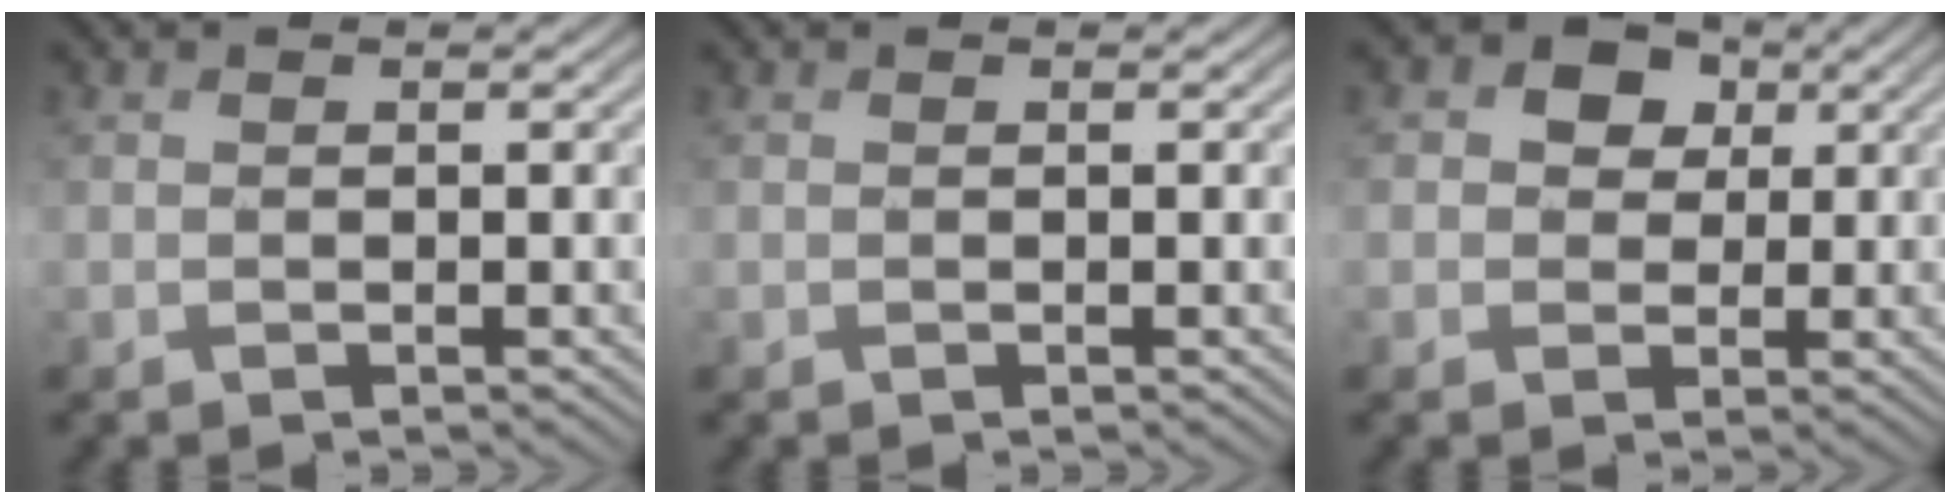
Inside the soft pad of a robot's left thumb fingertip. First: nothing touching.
{"total": 0.0}
{"total": 5.8, "force": [1.6, 5.0, 2.5], "torque": [-0.060, 0.021, 0.002]}